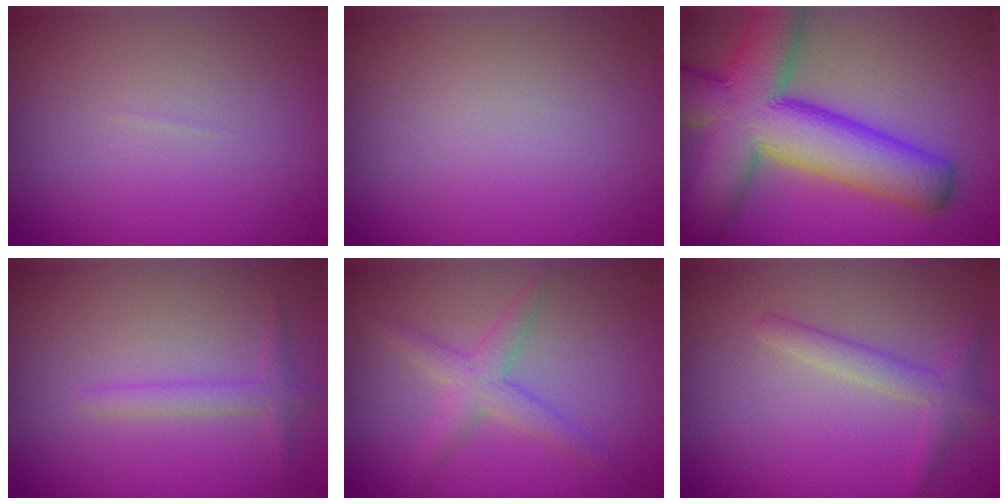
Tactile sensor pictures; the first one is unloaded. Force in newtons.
{"total": 0.0}
{"total": 12.6, "press": 12.6, "slide": 0.6}
{"total": 1.6, "press": 1.6, "slide": 0.1}
{"total": 2.5, "press": 2.5, "slide": 0.1}
{"total": 2.1, "press": 2.1, "slide": 0.1}